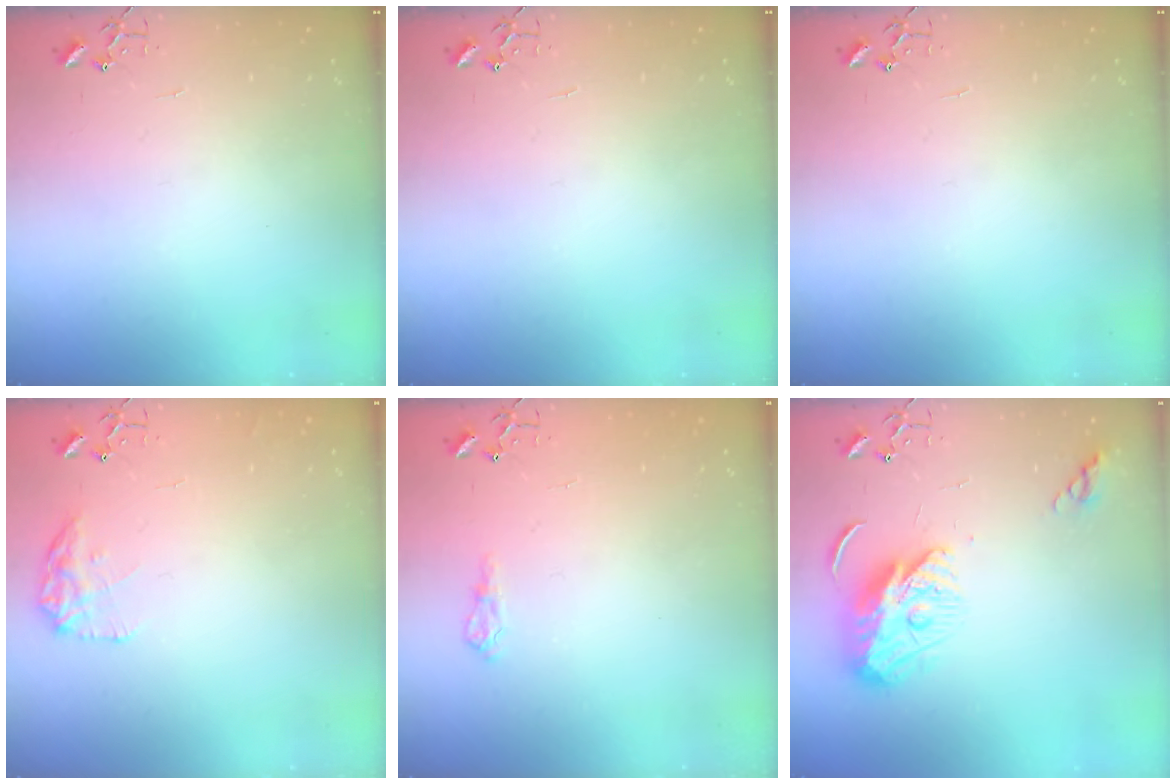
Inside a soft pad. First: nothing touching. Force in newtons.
{"total": 0.0}
{"total": 0.0}
{"total": 10.1, "press": 10.1, "slide": 0.5}
{"total": 6.7, "press": 6.7, "slide": 0.8}
{"total": 9.7, "press": 9.7, "slide": 0.6}